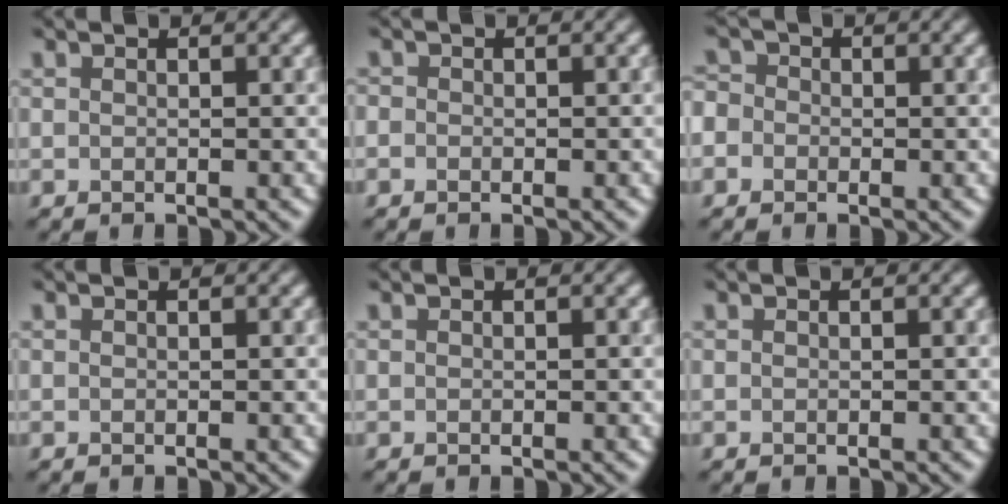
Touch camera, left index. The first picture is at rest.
{"total": 0.6, "force": [-0.4, 0.5, 0.1], "torque": [0.001, -0.004, -0.009]}
{"total": 2.0, "force": [-0.5, 1.9, 0.4], "torque": [0.009, 0.013, -0.034]}
{"total": 0.0}
{"total": 0.0}
{"total": 0.0}